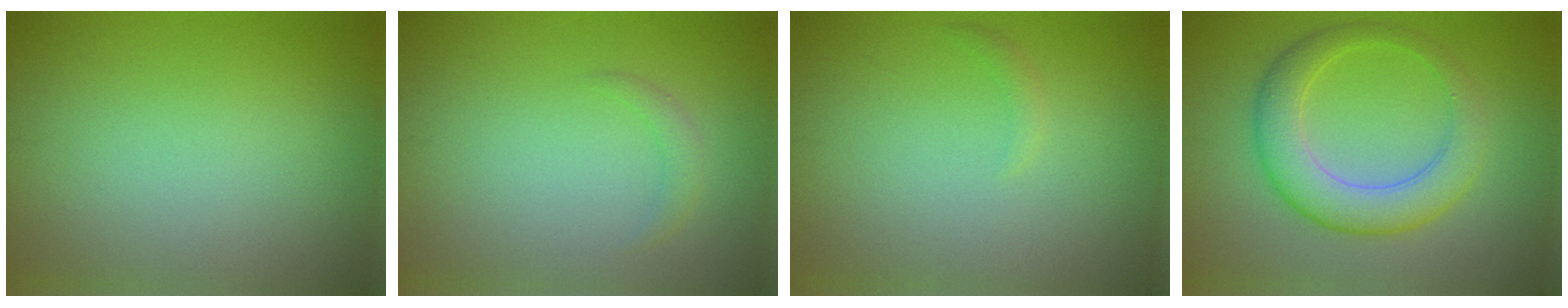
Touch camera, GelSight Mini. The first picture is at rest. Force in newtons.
{"total": 1.1, "press": 1.1, "slide": 0.1}
{"total": 0.8, "press": 0.8, "slide": 0.1}
{"total": 5.4, "press": 5.4, "slide": 0.3}